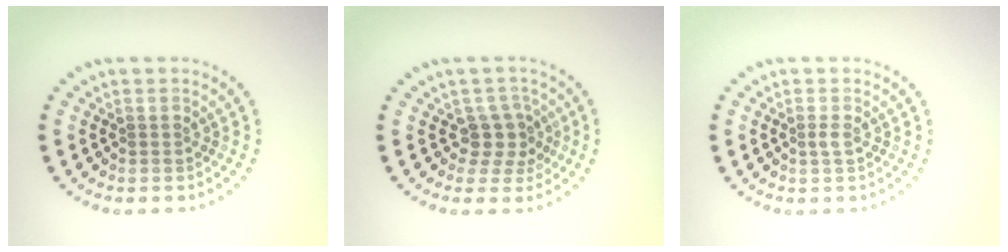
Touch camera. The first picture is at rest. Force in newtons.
{"total": 2.5, "press": 2.0, "slide": 1.6}
{"total": 0.9, "press": 0.7, "slide": 0.5}